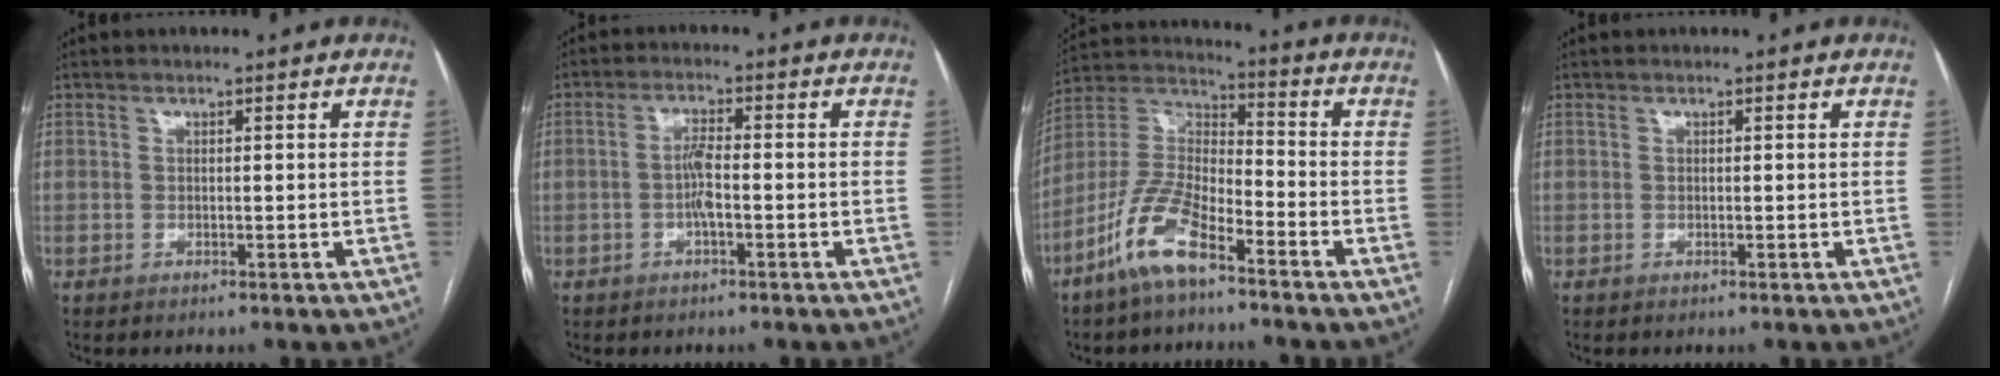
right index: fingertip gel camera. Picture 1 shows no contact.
{"total": 3.3, "force": [-1.0, 0.5, 3.1], "torque": [-0.061, 0.005, -0.019]}
{"total": 11.1, "force": [-7.3, 3.2, 7.7], "torque": [-0.173, 0.001, -0.148]}
{"total": 0.0}